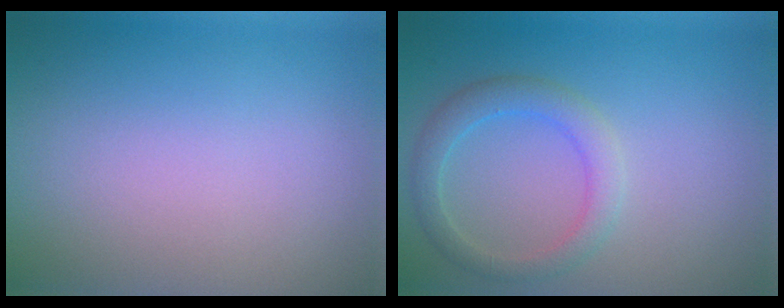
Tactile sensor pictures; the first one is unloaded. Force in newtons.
{"total": 2.9, "press": 2.9, "slide": 0.1}